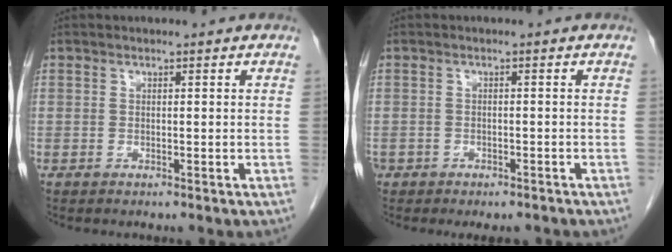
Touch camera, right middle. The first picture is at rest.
{"total": 4.6, "force": [-3.7, 2.4, 1.2], "torque": [-0.011, 0.010, -0.047]}